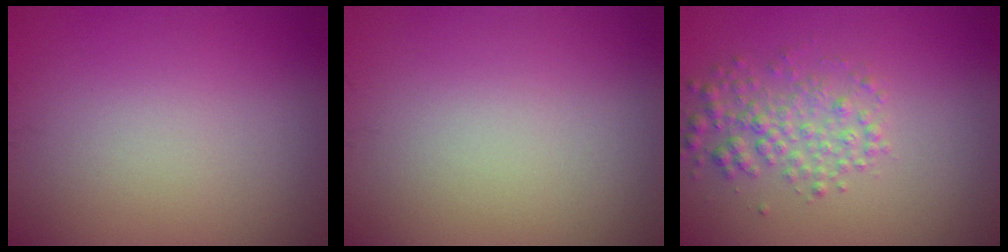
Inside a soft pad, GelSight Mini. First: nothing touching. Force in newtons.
{"total": 0.0}
{"total": 2.9, "press": 2.9, "slide": 0.1}